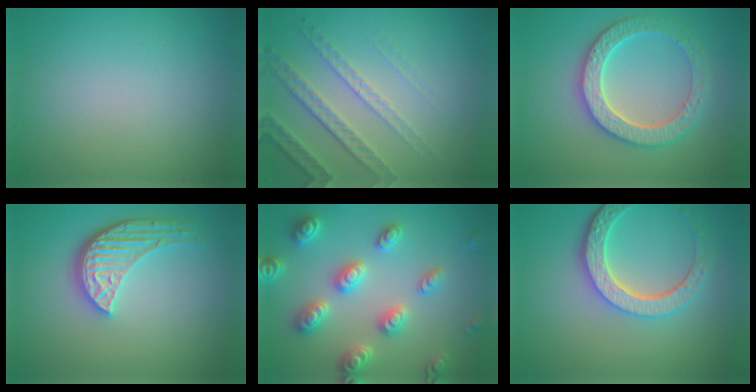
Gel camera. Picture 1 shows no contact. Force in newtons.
{"total": 4.6, "press": 3.3, "slide": 3.2}
{"total": 4.3, "press": 4.2, "slide": 1.1}
{"total": 4.7, "press": 3.7, "slide": 2.9}
{"total": 4.5, "press": 4.4, "slide": 1.2}
{"total": 5.4, "press": 4.3, "slide": 3.4}